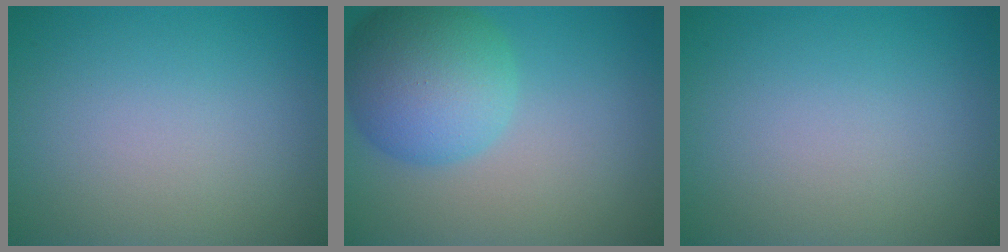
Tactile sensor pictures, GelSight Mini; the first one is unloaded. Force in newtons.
{"total": 7.9, "press": 7.9, "slide": 0.2}
{"total": 0.0}